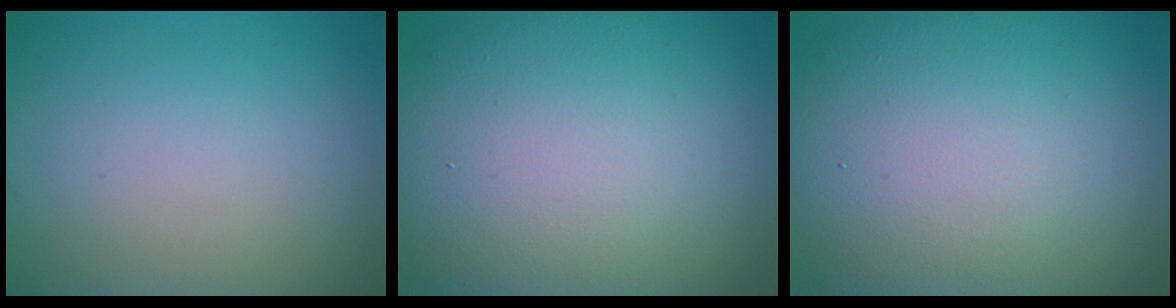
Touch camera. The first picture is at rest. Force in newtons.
{"total": 14.6, "press": 14.6, "slide": 0.8}
{"total": 14.6, "press": 14.5, "slide": 0.7}